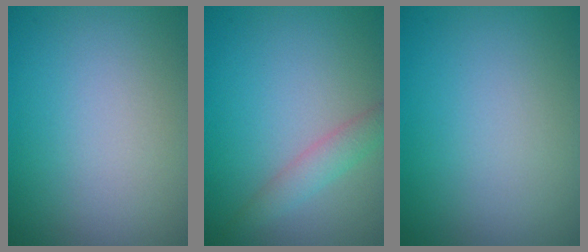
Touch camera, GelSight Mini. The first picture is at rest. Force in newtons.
{"total": 2.3, "press": 2.3, "slide": 0.0}
{"total": 0.0}